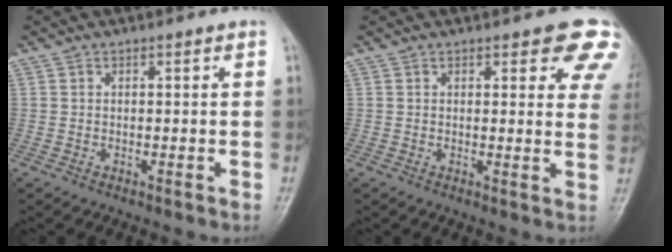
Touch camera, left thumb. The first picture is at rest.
{"total": 9.0, "force": [5.5, 3.6, 6.1], "torque": [-0.026, -0.023, 0.050]}